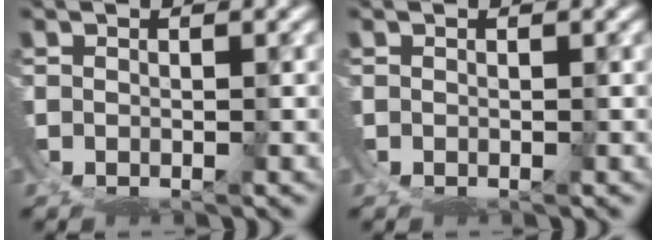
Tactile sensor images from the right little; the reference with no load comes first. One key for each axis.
{"total": 0.0}